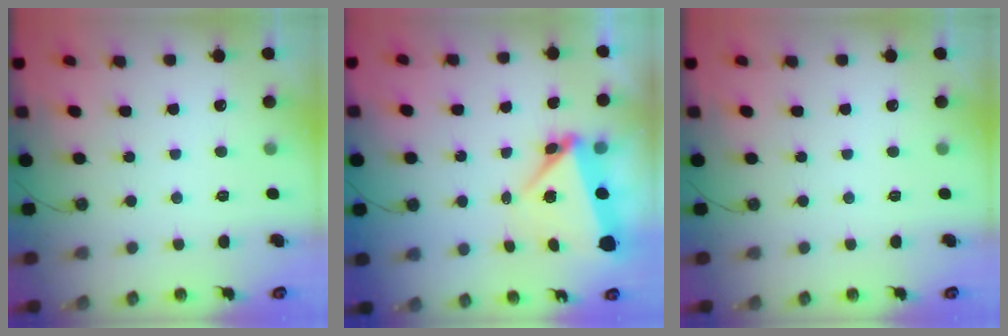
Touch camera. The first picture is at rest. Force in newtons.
{"total": 6.5, "press": 5.0, "slide": 4.2}
{"total": 0.0}